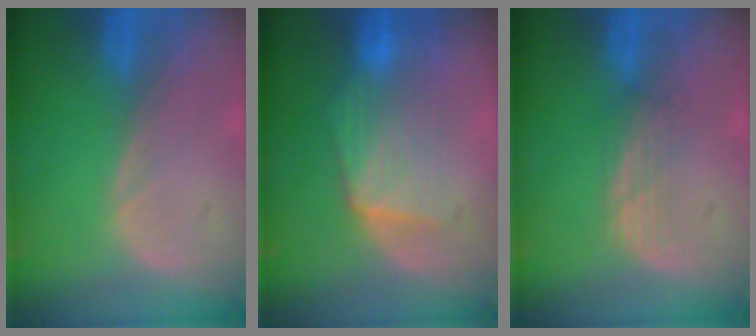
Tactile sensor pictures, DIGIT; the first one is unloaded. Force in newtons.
{"total": 7.3, "press": 7.1, "slide": 1.6}
{"total": 2.7, "press": 2.5, "slide": 0.9}